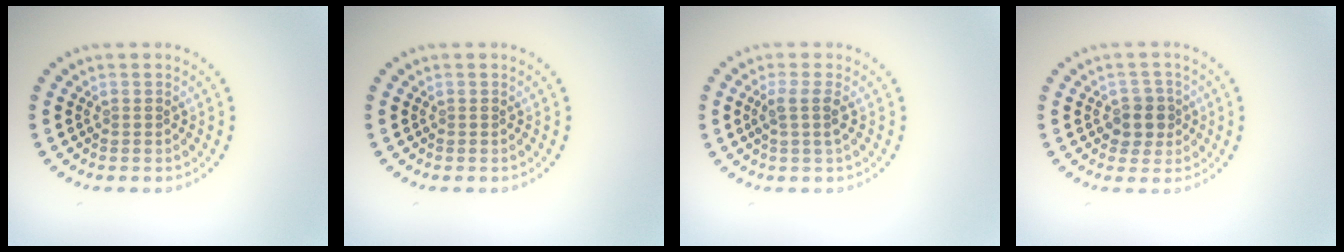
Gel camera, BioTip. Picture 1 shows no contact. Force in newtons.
{"total": 0.0}
{"total": 2.0, "press": 1.6, "slide": 1.2}
{"total": 2.4, "press": 2.2, "slide": 1.0}